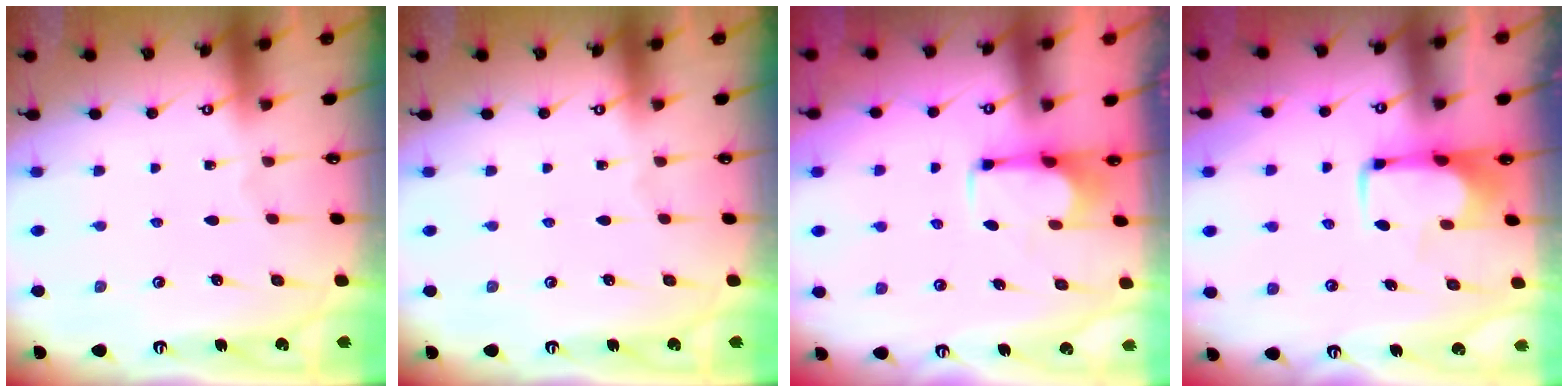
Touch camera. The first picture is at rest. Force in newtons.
{"total": 0.0}
{"total": 2.8, "press": 2.6, "slide": 0.8}
{"total": 2.1, "press": 2.1, "slide": 0.4}